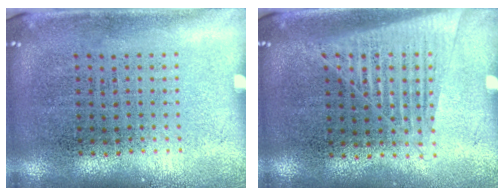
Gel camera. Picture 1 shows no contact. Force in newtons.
{"total": 1.4, "press": 1.3, "slide": 0.7}